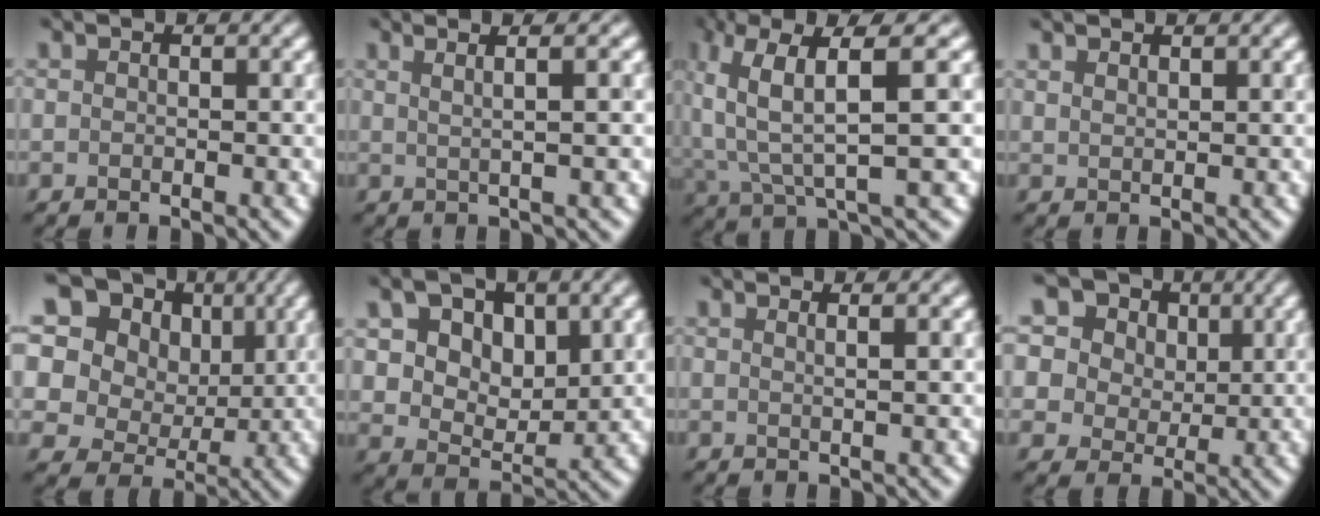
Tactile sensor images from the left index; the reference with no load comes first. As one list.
[{"total": 4.5, "force": [2.2, 1.5, 3.7], "torque": [-0.037, 0.022, -0.004]}, {"total": 8.3, "force": [2.8, 2.1, 7.5], "torque": [-0.148, 0.012, 0.049]}, {"total": 1.2, "force": [1.1, 0.2, 0.4], "torque": [-0.007, 0.003, 0.018]}, {"total": 20.1, "force": [10.1, 15.0, 8.8], "torque": [-0.232, 0.044, 0.173]}, {"total": 7.8, "force": [3.1, 4.8, 5.4], "torque": [-0.096, -0.002, 0.050]}, {"total": 2.2, "force": [1.0, 0.9, 1.7], "torque": [-0.010, 0.006, -0.011]}, {"total": 17.2, "force": [9.6, 11.5, 8.4], "torque": [-0.209, 0.062, 0.154]}]